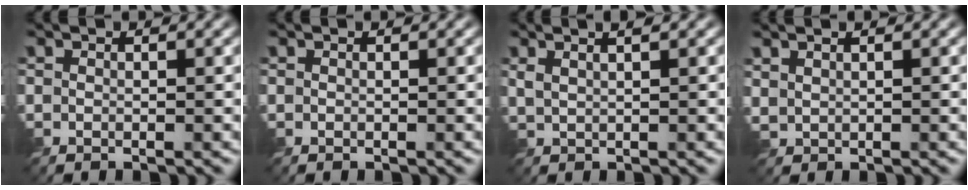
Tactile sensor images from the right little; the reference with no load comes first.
{"total": 0.0}
{"total": 3.4, "force": [2.1, 1.3, 2.4], "torque": [-0.020, 0.010, 0.015]}
{"total": 1.4, "force": [1.2, 0.4, 0.5], "torque": [-0.016, 0.000, 0.031]}